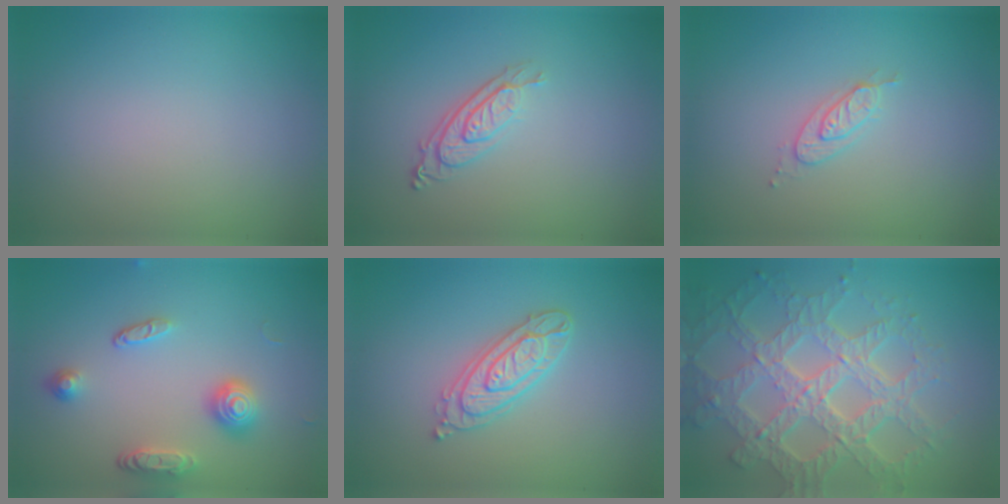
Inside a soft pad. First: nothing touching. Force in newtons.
{"total": 2.9, "press": 2.0, "slide": 2.0}
{"total": 2.0, "press": 2.0, "slide": 0.4}
{"total": 3.3, "press": 2.9, "slide": 1.6}
{"total": 3.0, "press": 2.9, "slide": 0.6}
{"total": 8.0, "press": 6.1, "slide": 5.2}